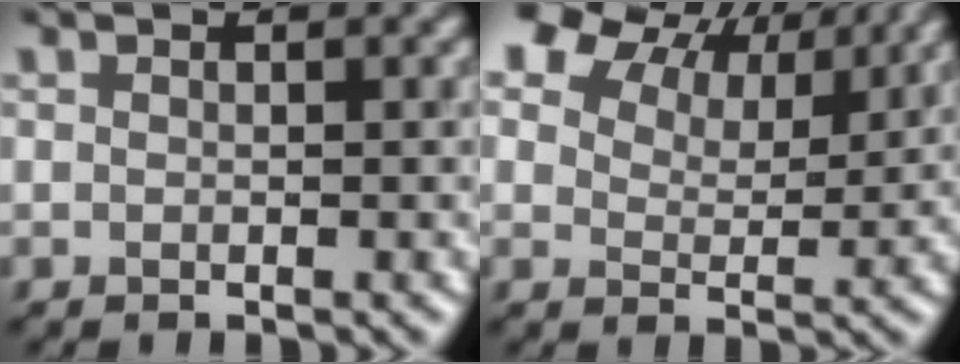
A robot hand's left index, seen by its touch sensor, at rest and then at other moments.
{"total": 11.6, "force": [8.4, 5.8, 5.7], "torque": [-0.116, 0.023, 0.135]}